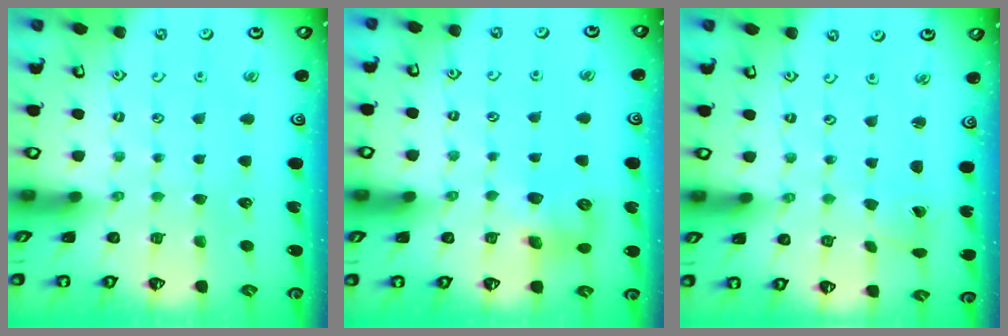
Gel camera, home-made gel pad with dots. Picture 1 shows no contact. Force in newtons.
{"total": 8.3, "press": 8.3, "slide": 0.4}
{"total": 0.6, "press": 0.6, "slide": 0.0}